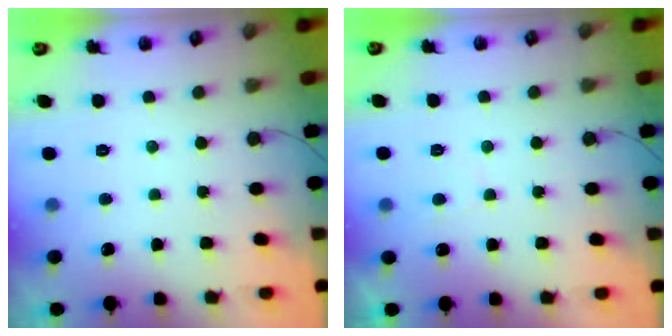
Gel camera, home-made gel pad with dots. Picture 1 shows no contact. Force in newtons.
{"total": 1.3, "press": 1.2, "slide": 0.5}